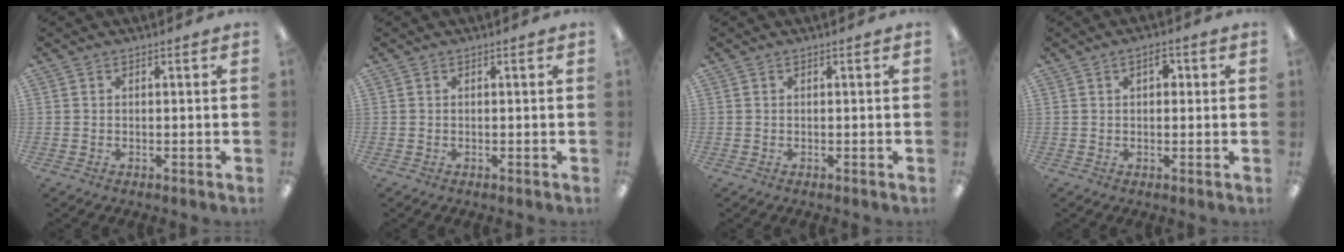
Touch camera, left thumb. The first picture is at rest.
{"total": 0.0}
{"total": 0.0}
{"total": 3.6, "force": [1.3, 1.9, 2.7], "torque": [-0.032, -0.002, 0.016]}